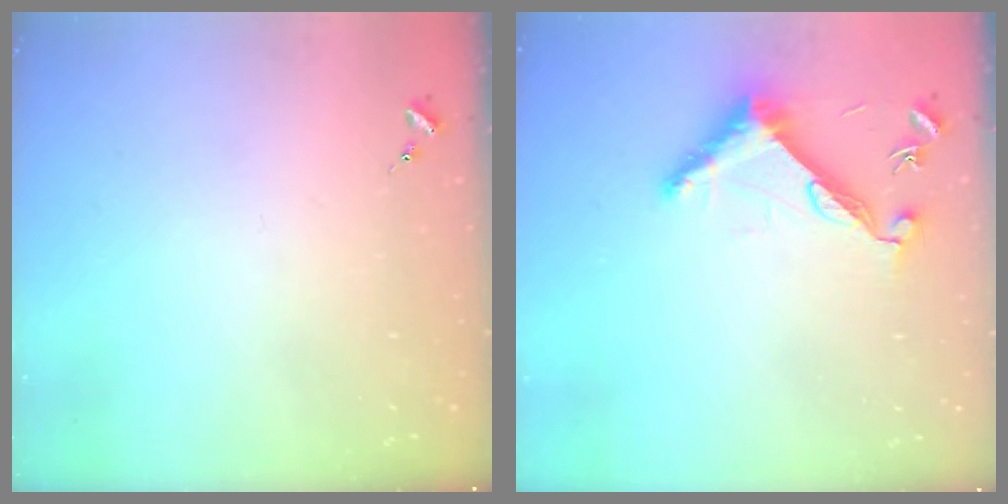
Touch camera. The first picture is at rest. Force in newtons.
{"total": 8.3, "press": 8.2, "slide": 0.5}